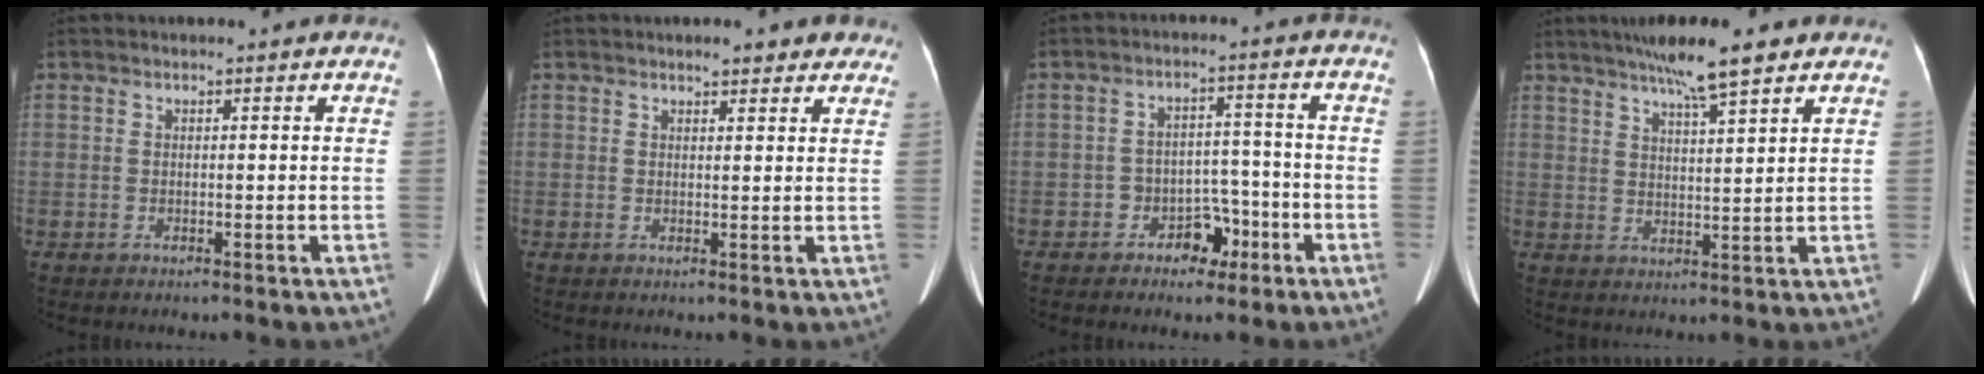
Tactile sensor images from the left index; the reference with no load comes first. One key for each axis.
{"total": 3.9, "fx": 3.2, "fy": 1.3, "fz": 1.7, "tx": -0.010, "ty": 0.011, "tz": 0.034}
{"total": 5.0, "fx": -2.9, "fy": 3.3, "fz": 2.3, "tx": -0.028, "ty": 0.024, "tz": -0.043}
{"total": 8.5, "fx": 6.4, "fy": 0.3, "fz": 5.7, "tx": -0.089, "ty": 0.016, "tz": 0.102}